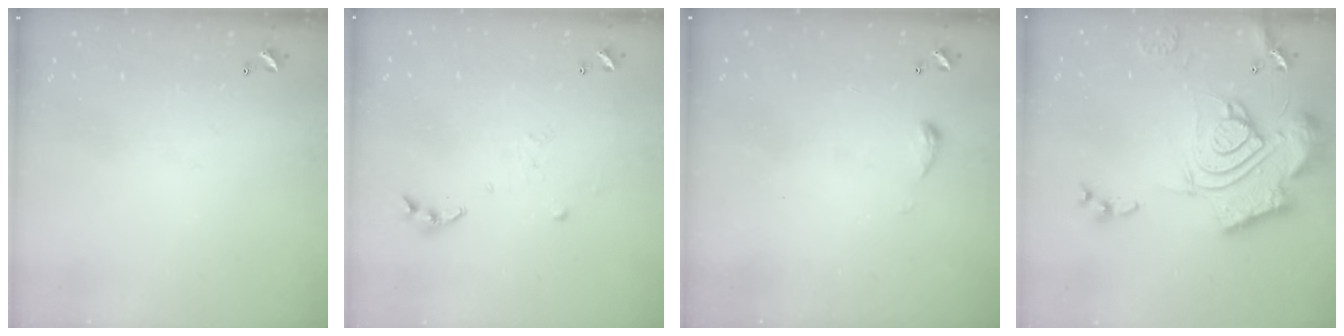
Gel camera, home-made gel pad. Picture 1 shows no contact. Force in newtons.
{"total": 5.8, "press": 5.8, "slide": 0.6}
{"total": 4.0, "press": 4.0, "slide": 0.6}
{"total": 23.3, "press": 23.1, "slide": 2.3}